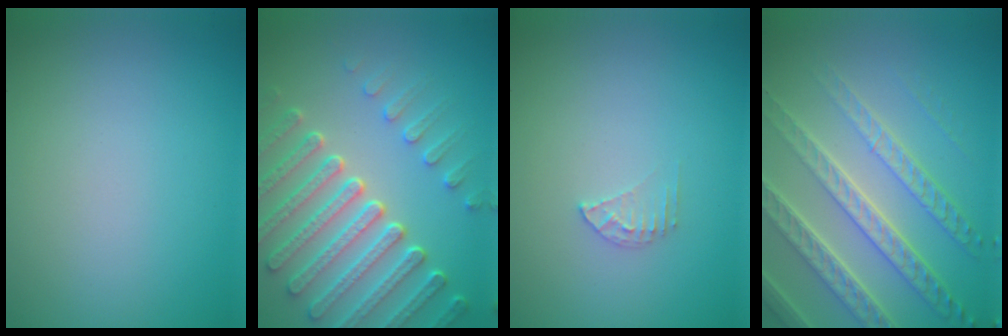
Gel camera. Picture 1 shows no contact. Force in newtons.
{"total": 7.4, "press": 5.6, "slide": 4.8}
{"total": 1.3, "press": 1.3, "slide": 0.1}
{"total": 7.8, "press": 5.4, "slide": 5.6}